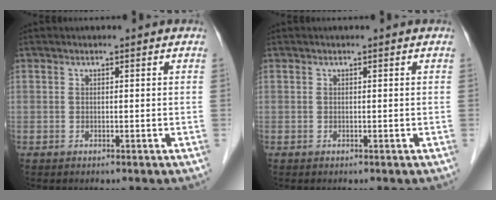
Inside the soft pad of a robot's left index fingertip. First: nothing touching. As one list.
[{"total": 0.0}]